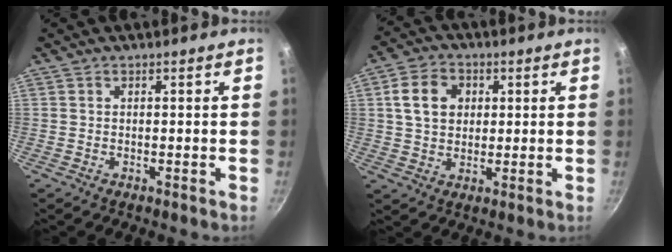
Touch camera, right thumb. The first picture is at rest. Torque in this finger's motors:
{"motor_torque": [0.13, 2.03, 0.80, 0.28, 0.05]}